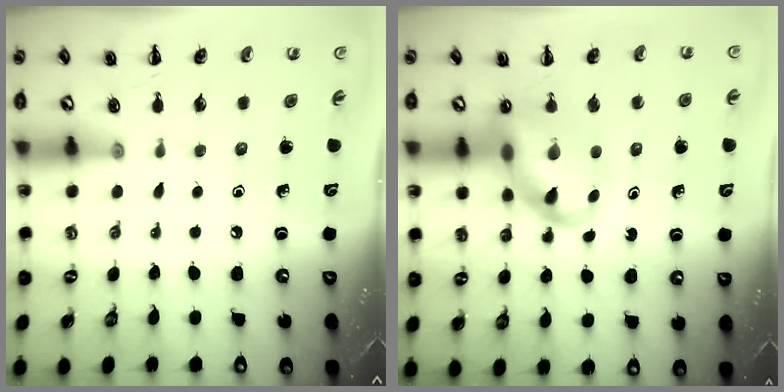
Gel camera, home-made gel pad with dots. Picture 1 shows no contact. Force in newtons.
{"total": 11.7, "press": 11.4, "slide": 2.9}